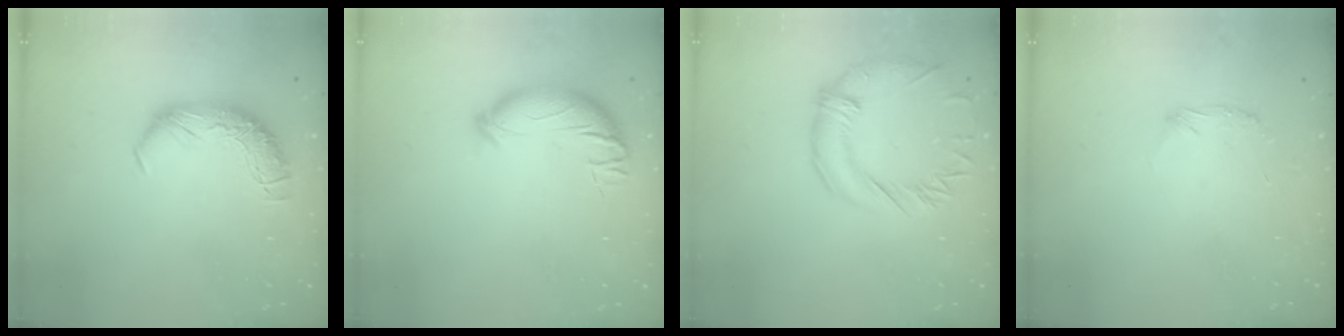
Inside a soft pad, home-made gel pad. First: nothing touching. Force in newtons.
{"total": 3.0, "press": 2.6, "slide": 1.5}
{"total": 1.9, "press": 1.6, "slide": 1.1}
{"total": 6.6, "press": 6.5, "slide": 1.1}